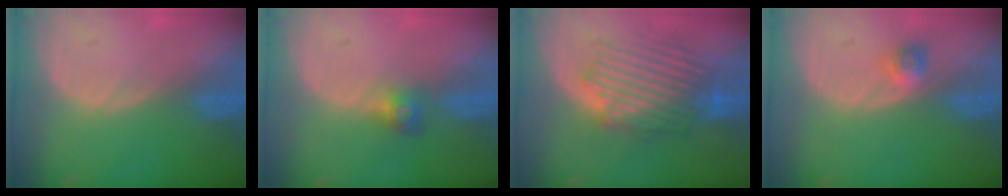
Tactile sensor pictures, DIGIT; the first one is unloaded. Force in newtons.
{"total": 2.8, "press": 2.6, "slide": 0.9}
{"total": 8.7, "press": 8.4, "slide": 2.1}
{"total": 2.4, "press": 2.1, "slide": 1.2}